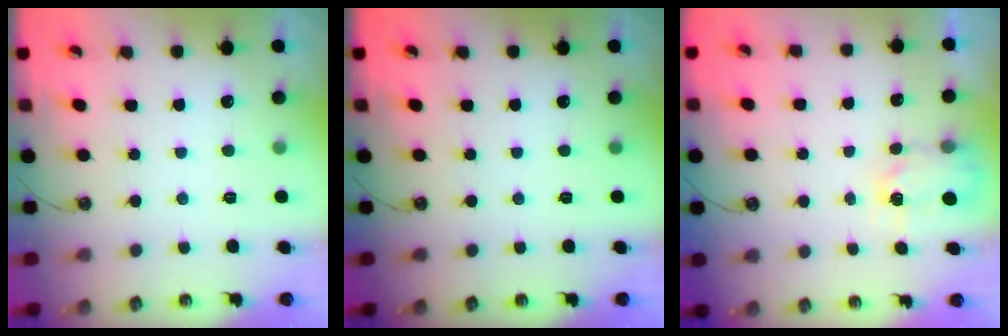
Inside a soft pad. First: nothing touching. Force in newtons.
{"total": 0.0}
{"total": 4.3, "press": 4.3, "slide": 0.4}